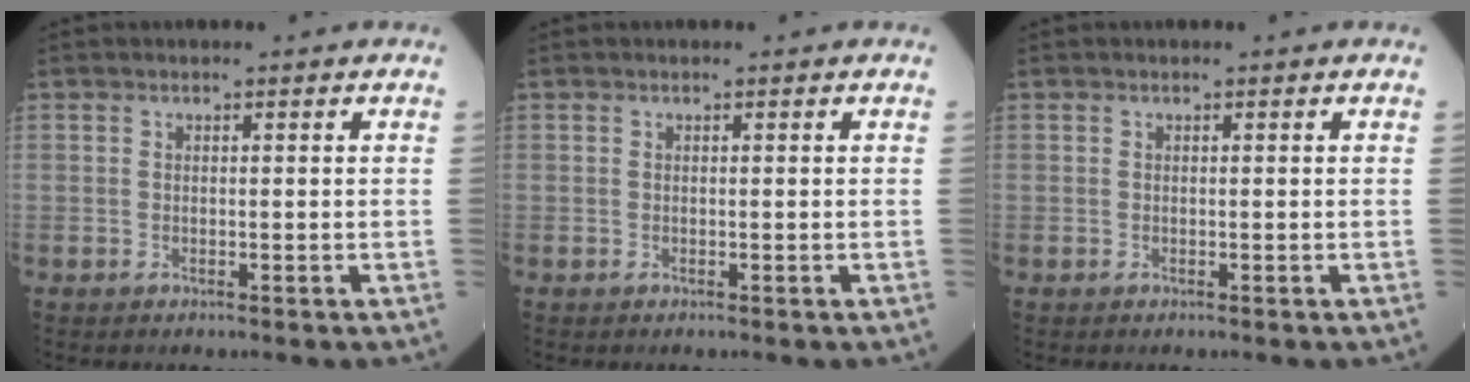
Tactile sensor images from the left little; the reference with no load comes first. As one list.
[{"total": 0.0}, {"total": 0.0}]